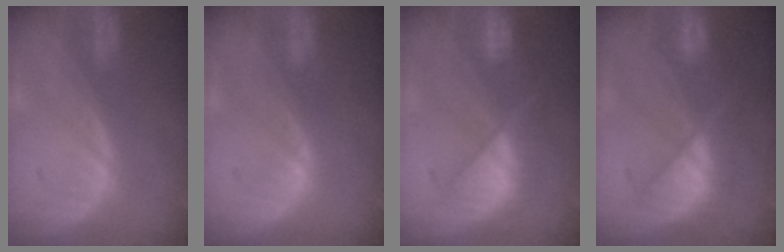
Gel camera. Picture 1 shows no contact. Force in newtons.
{"total": 0.7, "press": 0.6, "slide": 0.4}
{"total": 9.6, "press": 8.2, "slide": 5.0}
{"total": 7.3, "press": 7.3, "slide": 0.6}